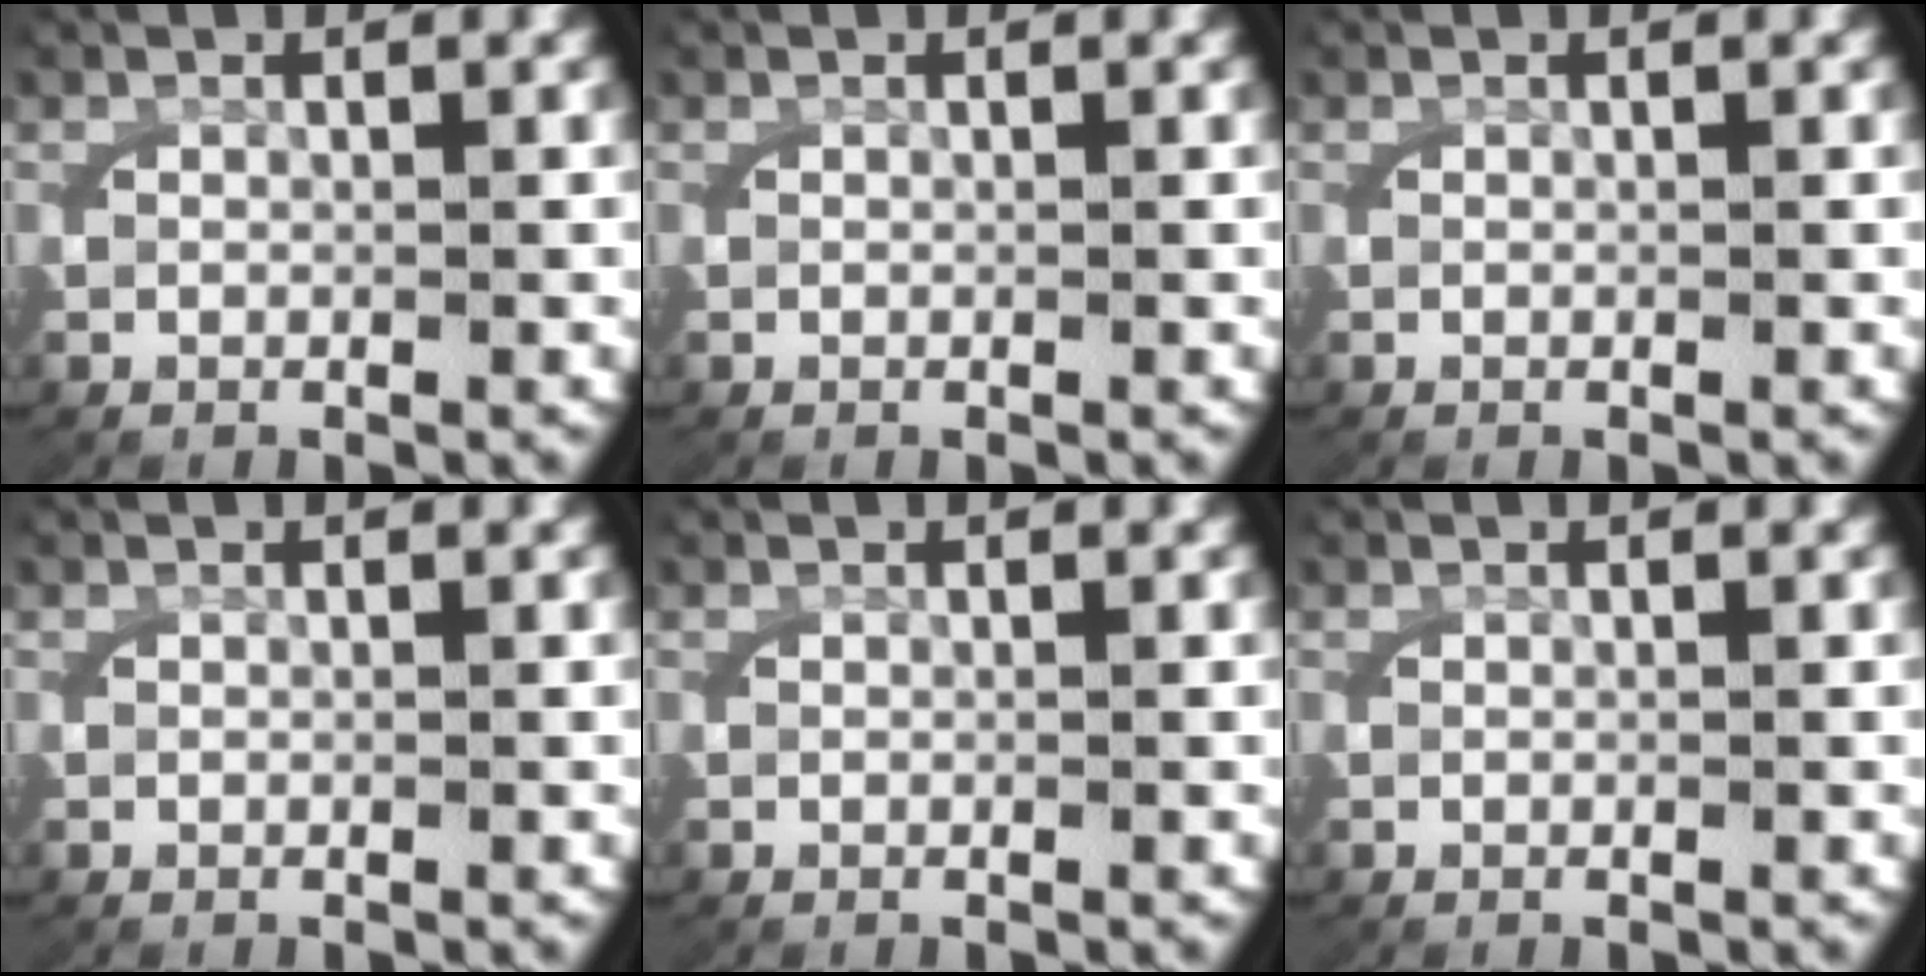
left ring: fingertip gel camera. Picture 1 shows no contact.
{"total": 0.0}
{"total": 0.0}
{"total": 0.0}
{"total": 0.0}
{"total": 0.0}